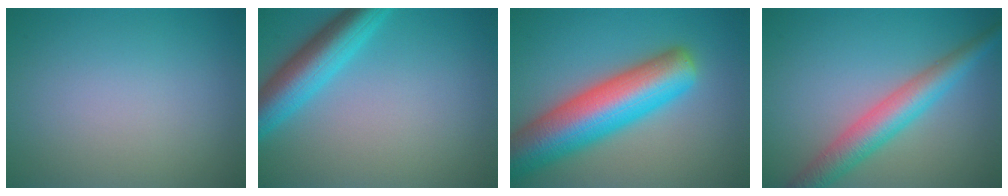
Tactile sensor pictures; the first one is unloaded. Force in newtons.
{"total": 5.9, "press": 5.9, "slide": 0.2}
{"total": 10.8, "press": 10.8, "slide": 0.4}
{"total": 5.1, "press": 5.1, "slide": 0.1}